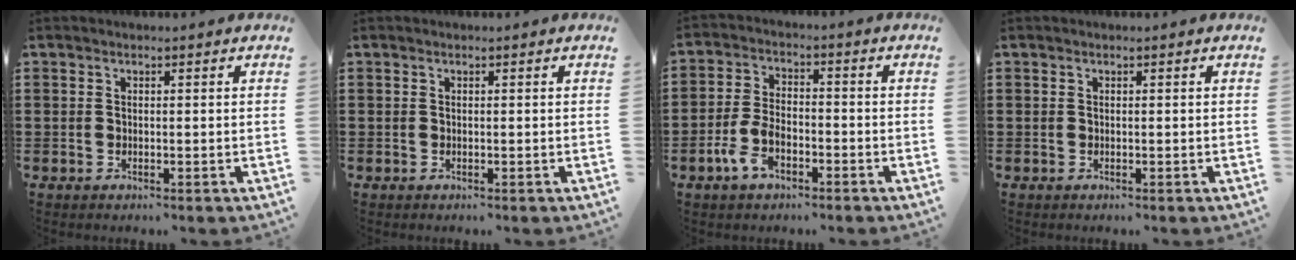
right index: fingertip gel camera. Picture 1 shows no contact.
{"total": 0.0}
{"total": 5.7, "force": [-3.0, 2.8, 4.0], "torque": [-0.095, 0.002, -0.061]}
{"total": 0.0}